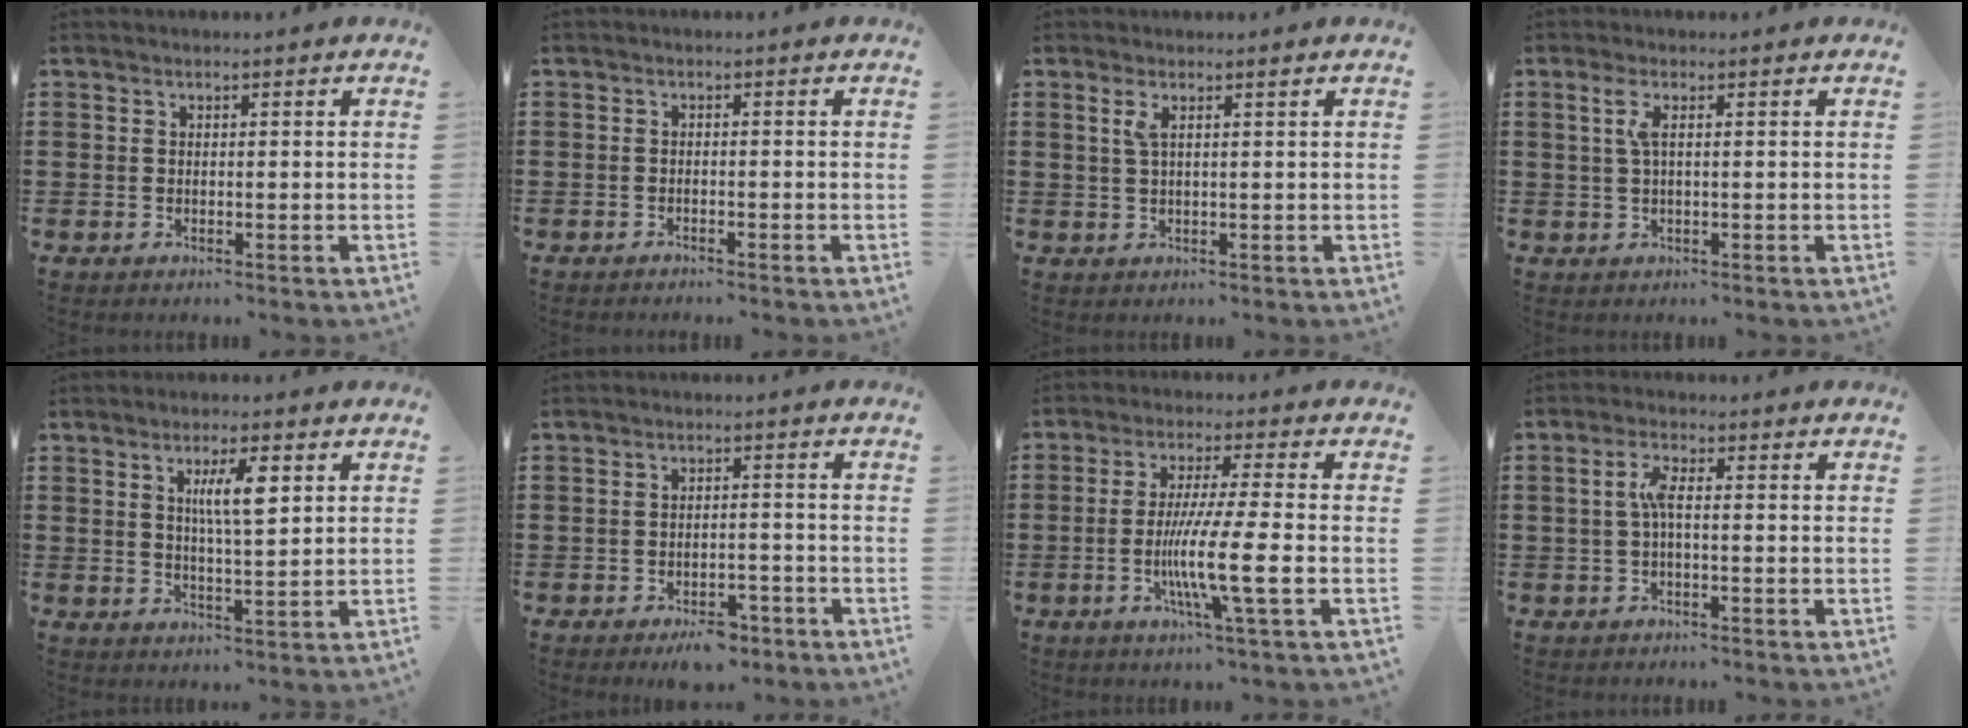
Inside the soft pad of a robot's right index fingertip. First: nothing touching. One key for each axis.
{"total": 0.9, "fx": -0.9, "fy": 0.0, "fz": 0.1, "tx": -0.005, "ty": 0.000, "tz": -0.018}
{"total": 2.1, "fx": 0.9, "fy": 0.4, "fz": 1.9, "tx": -0.040, "ty": 0.002, "tz": 0.014}
{"total": 2.6, "fx": 0.6, "fy": 0.5, "fz": 2.5, "tx": -0.051, "ty": 0.004, "tz": 0.008}
{"total": 5.6, "fx": 2.0, "fy": 1.3, "fz": 5.1, "tx": -0.097, "ty": 0.006, "tz": 0.029}
{"total": 3.4, "fx": -2.8, "fy": 1.1, "fz": 1.5, "tx": -0.025, "ty": 0.009, "tz": -0.054}
{"total": 10.5, "fx": -2.5, "fy": 0.0, "fz": 10.2, "tx": -0.191, "ty": -0.019, "tz": -0.049}
{"total": 3.1, "fx": -0.3, "fy": 0.7, "fz": 3.0, "tx": -0.064, "ty": 0.001, "tz": -0.011}